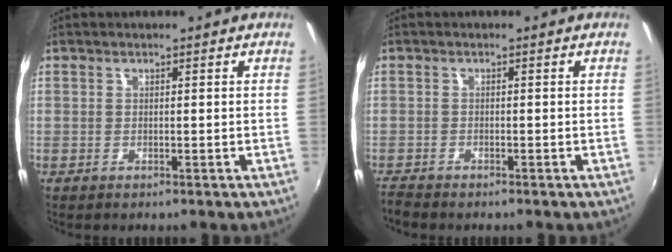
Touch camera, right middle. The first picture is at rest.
{"total": 2.5, "force": [-2.4, 0.3, 0.5], "torque": [-0.019, -0.013, -0.050]}